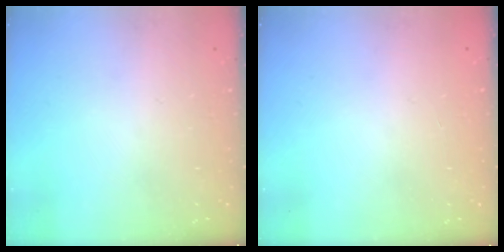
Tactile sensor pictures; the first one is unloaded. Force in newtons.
{"total": 0.0}